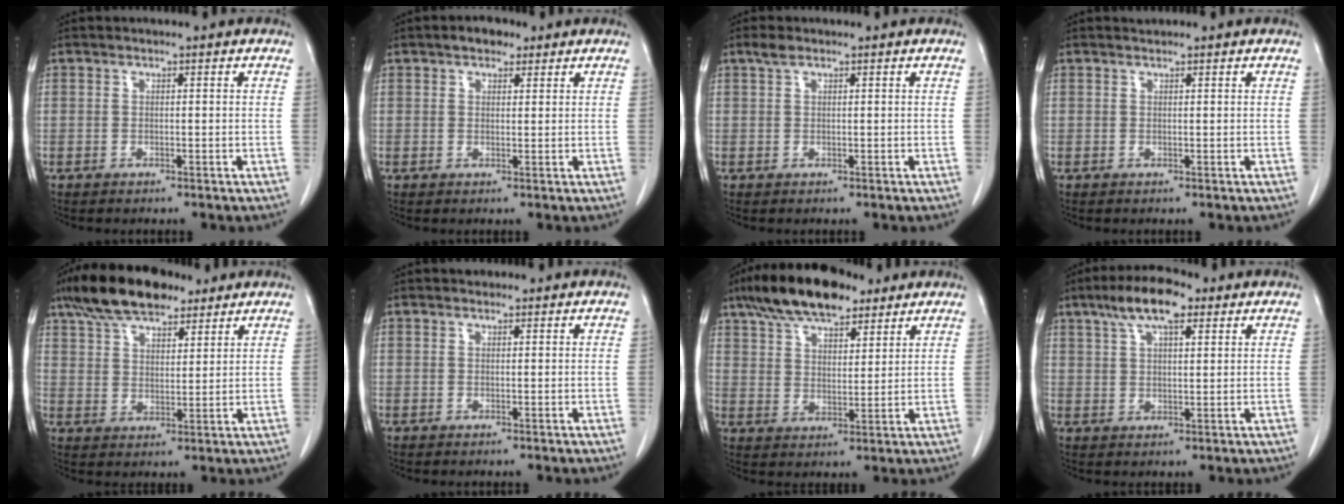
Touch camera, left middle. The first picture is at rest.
{"total": 3.0, "force": [2.0, 1.6, 1.5], "torque": [-0.025, 0.010, 0.030]}
{"total": 1.4, "force": [1.0, 0.5, 0.8], "torque": [-0.019, 0.011, 0.019]}
{"total": 0.6, "force": [0.6, 0.0, 0.0], "torque": [-0.011, 0.003, 0.013]}
{"total": 12.6, "force": [9.5, 4.7, 6.8], "torque": [-0.125, 0.026, 0.167]}
{"total": 0.8, "force": [0.7, 0.4, 0.1], "torque": [-0.007, 0.004, 0.010]}
{"total": 13.2, "force": [9.7, 4.7, 7.6], "torque": [-0.136, 0.023, 0.169]}
{"total": 8.3, "force": [5.1, 2.4, 6.1], "torque": [-0.116, 0.017, 0.087]}